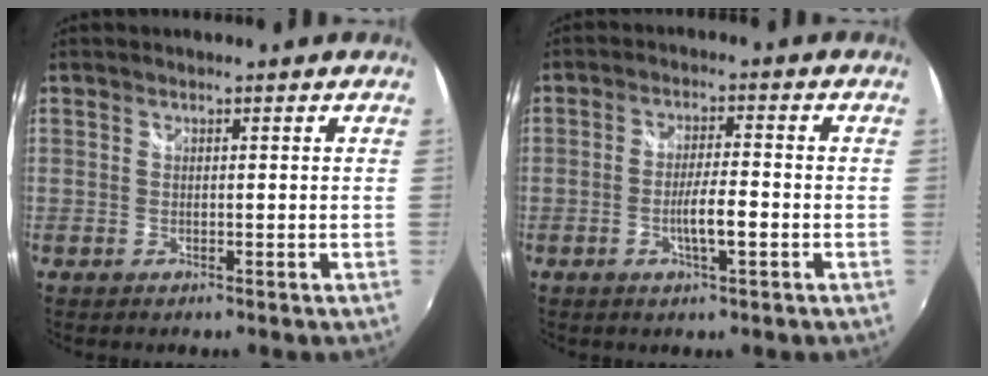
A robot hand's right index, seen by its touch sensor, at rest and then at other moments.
{"total": 5.2, "force": [-1.9, 0.7, 4.8], "torque": [-0.089, -0.004, -0.031]}